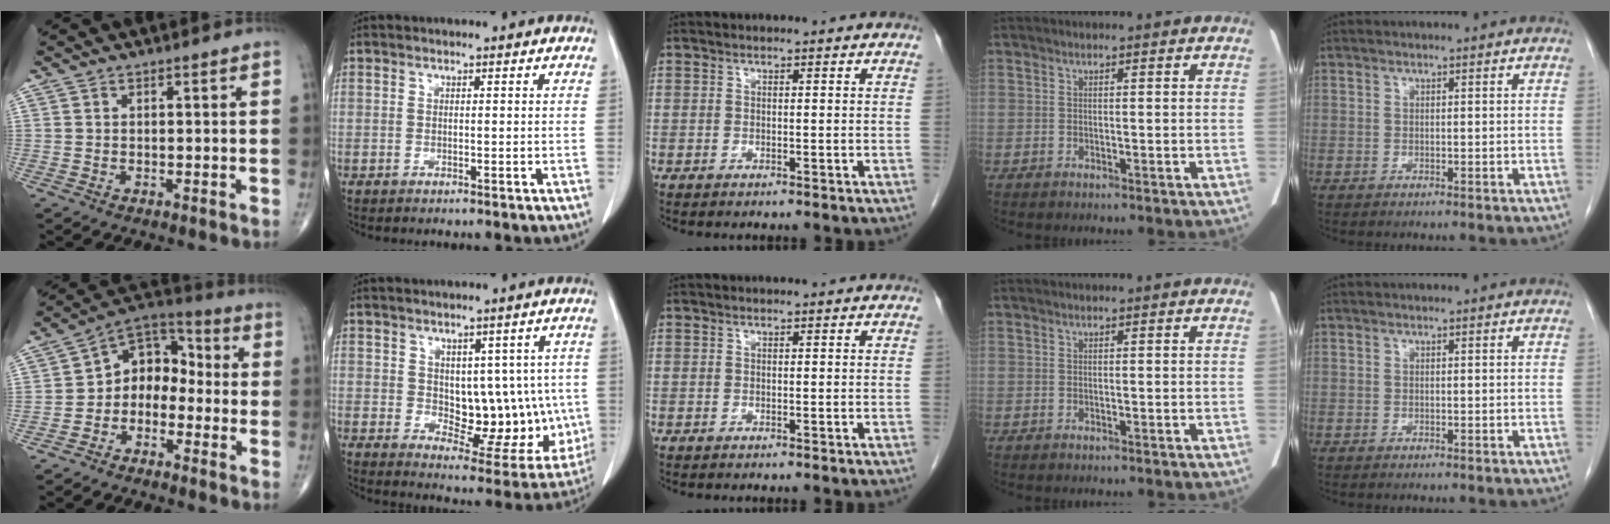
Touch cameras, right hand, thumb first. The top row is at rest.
{"thumb": {"total": 9.6, "force": [-2.5, 7.4, 5.6], "torque": [-0.054, 0.061, -0.064]}, "index": {"total": 12.6, "force": [0.7, 7.2, 10.3], "torque": [-0.115, 0.007, 0.038]}}